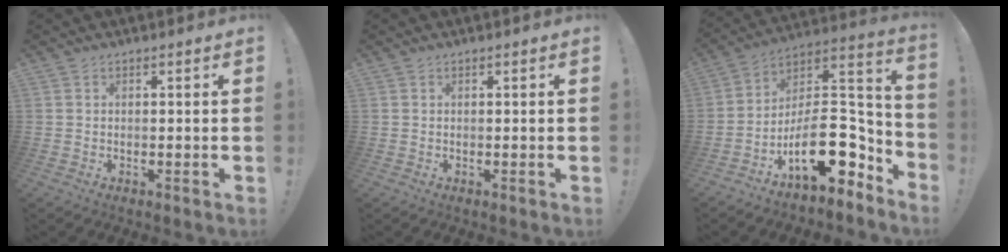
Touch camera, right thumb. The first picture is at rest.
{"total": 0.0}
{"total": 20.6, "force": [-7.2, 10.9, 16.0], "torque": [-0.247, 0.038, -0.107]}